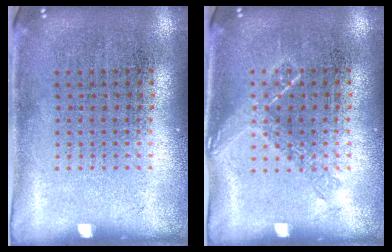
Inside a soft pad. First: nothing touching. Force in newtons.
{"total": 1.0, "press": 0.9, "slide": 0.5}